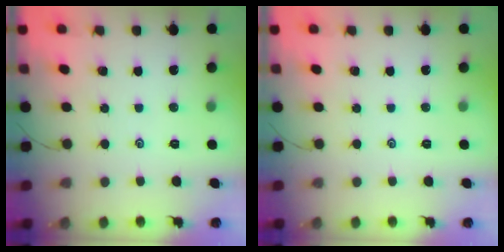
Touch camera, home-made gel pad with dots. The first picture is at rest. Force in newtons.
{"total": 0.0}